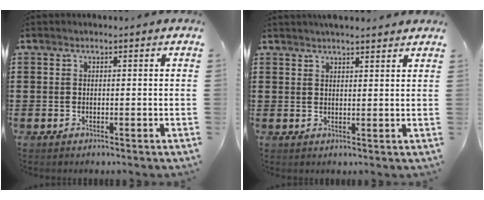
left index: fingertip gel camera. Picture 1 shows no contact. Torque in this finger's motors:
{"motor_torque": [1.21, -0.91, 0.74, 0.15]}